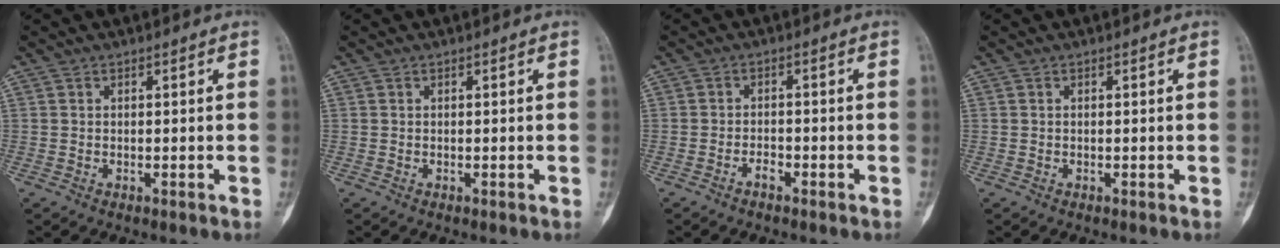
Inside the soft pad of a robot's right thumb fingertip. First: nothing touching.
{"total": 0.0}
{"total": 1.8, "force": [-1.3, 0.7, 1.0], "torque": [-0.016, 0.009, -0.027]}
{"total": 0.0}